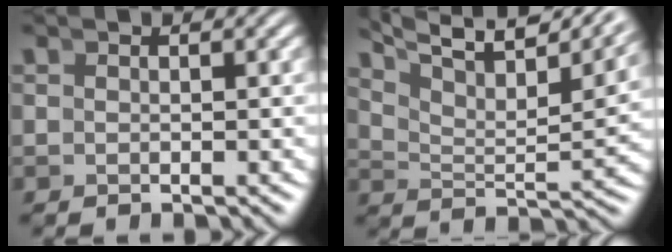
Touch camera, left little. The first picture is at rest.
{"total": 9.6, "force": [7.2, 2.9, 5.6], "torque": [-0.085, 0.027, 0.099]}